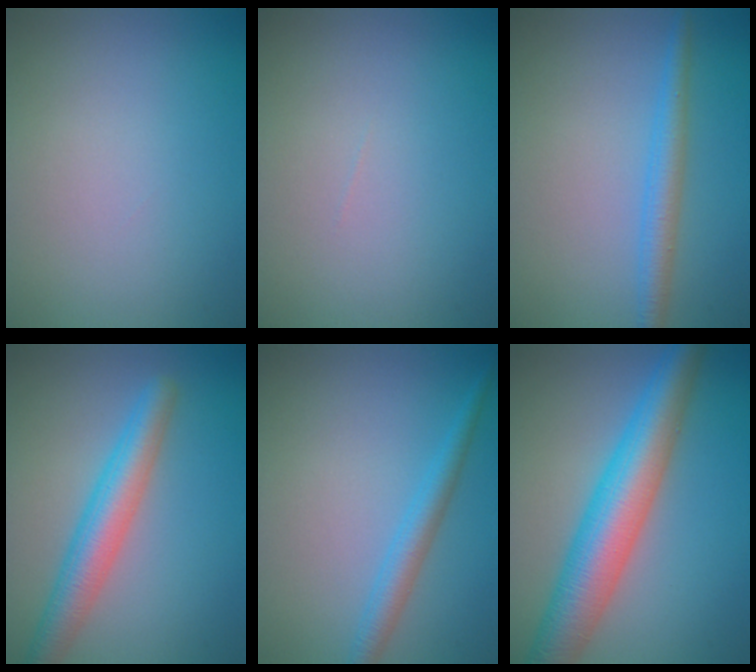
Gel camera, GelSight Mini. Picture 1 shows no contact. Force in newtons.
{"total": 0.0}
{"total": 2.6, "press": 2.6, "slide": 0.1}
{"total": 4.6, "press": 4.6, "slide": 0.1}
{"total": 2.5, "press": 2.5, "slide": 0.1}
{"total": 7.9, "press": 7.9, "slide": 0.2}